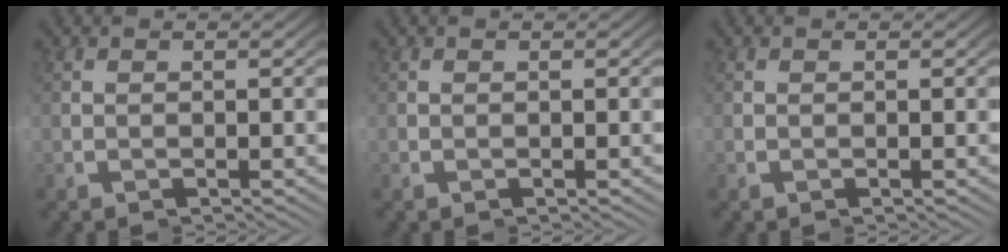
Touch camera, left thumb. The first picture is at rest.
{"total": 0.0}
{"total": 0.0}